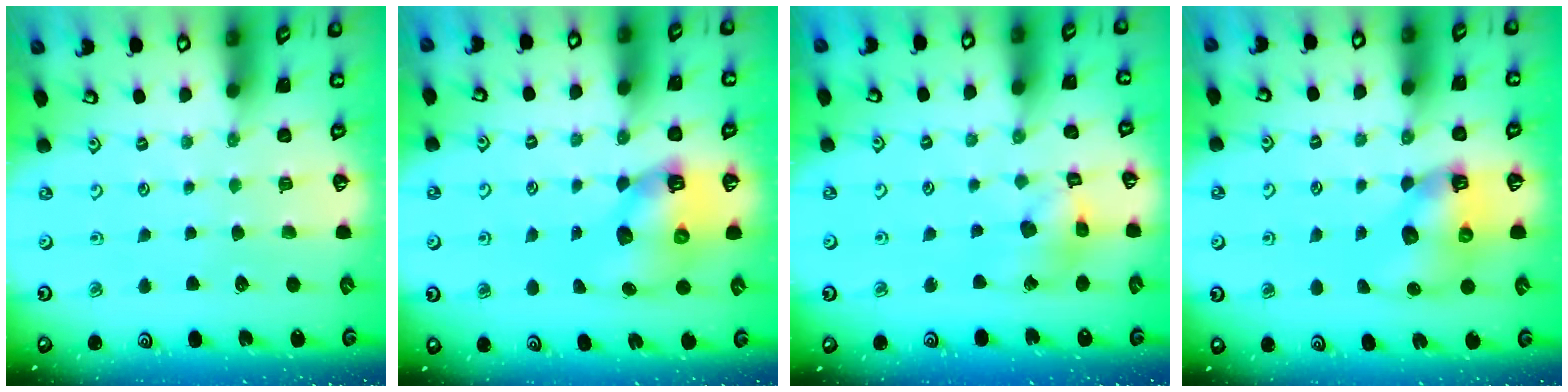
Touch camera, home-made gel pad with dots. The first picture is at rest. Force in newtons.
{"total": 8.8, "press": 8.6, "slide": 1.5}
{"total": 10.5, "press": 10.4, "slide": 1.4}
{"total": 8.8, "press": 8.7, "slide": 1.4}